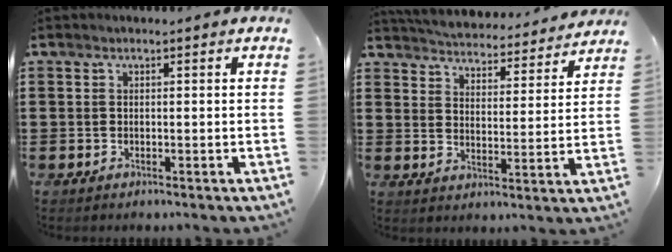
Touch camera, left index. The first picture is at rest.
{"total": 4.4, "force": [4.4, -0.1, -0.1], "torque": [-0.026, -0.041, 0.072]}